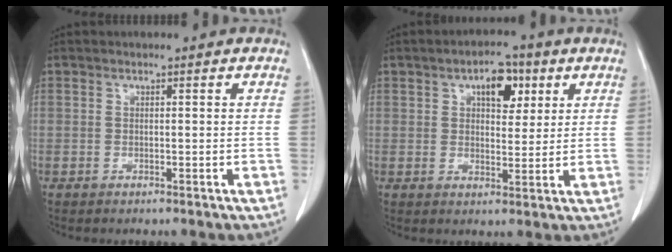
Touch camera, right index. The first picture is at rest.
{"total": 6.3, "force": [2.8, 3.1, 4.6], "torque": [-0.068, 0.011, 0.042]}